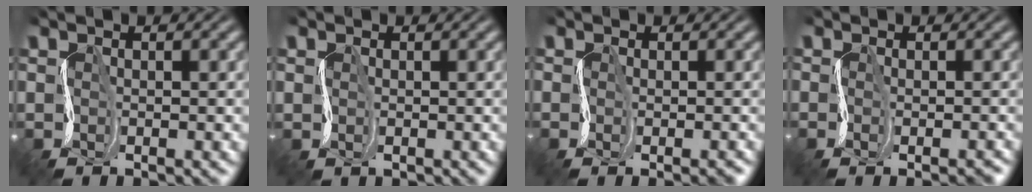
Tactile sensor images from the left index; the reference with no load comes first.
{"total": 0.9, "force": [0.2, 0.3, -0.8], "torque": [0.006, 0.000, 0.003]}
{"total": 1.7, "force": [-1.2, 0.9, 0.9], "torque": [-0.009, -0.006, -0.015]}
{"total": 1.9, "force": [-1.4, 0.9, 0.9], "torque": [-0.008, -0.004, -0.017]}